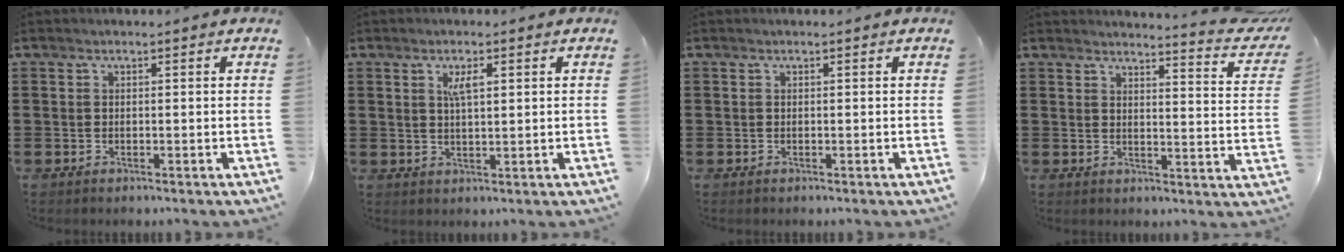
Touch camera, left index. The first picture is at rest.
{"total": 3.0, "force": [1.3, 0.8, 2.6], "torque": [-0.055, 0.005, 0.020]}
{"total": 0.0}
{"total": 3.7, "force": [3.6, -0.4, 1.0], "torque": [-0.024, -0.036, 0.054]}